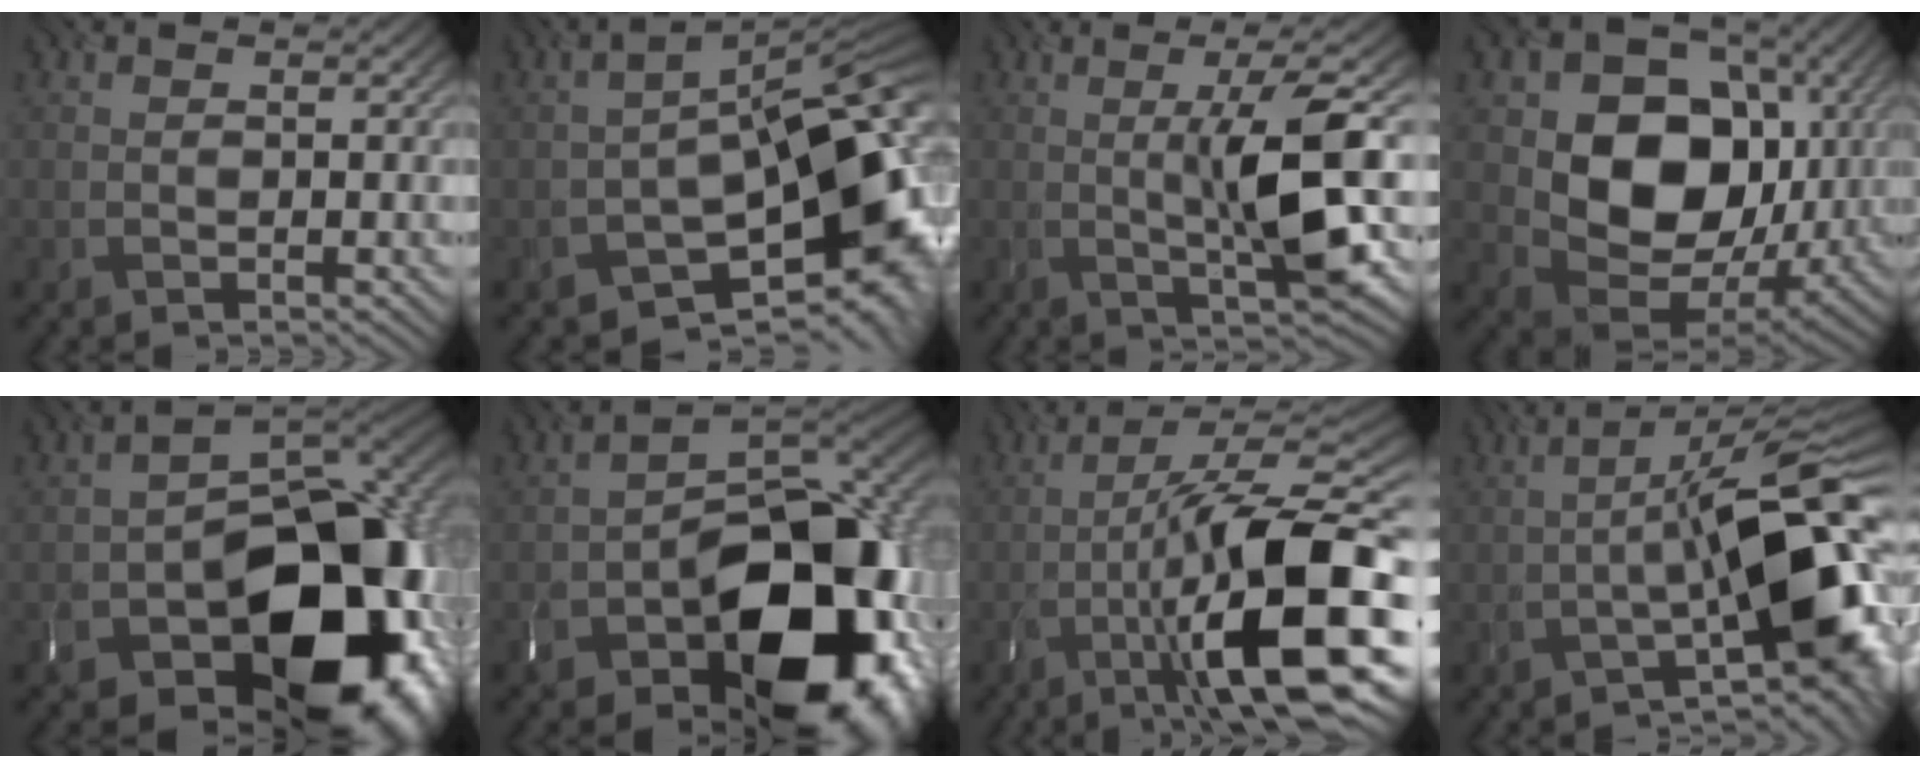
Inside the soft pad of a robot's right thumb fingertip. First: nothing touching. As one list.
[{"total": 13.6, "force": [-5.9, 6.6, 10.3], "torque": [-0.140, -0.022, -0.098]}, {"total": 10.3, "force": [-0.2, 1.6, 10.2], "torque": [-0.156, 0.019, -0.002]}, {"total": 13.8, "force": [1.6, 10.6, 8.7], "torque": [-0.145, -0.011, 0.026]}, {"total": 20.2, "force": [-8.2, 12.6, 13.5], "torque": [-0.169, -0.042, -0.112]}, {"total": 18.5, "force": [-7.5, 11.0, 12.8], "torque": [-0.160, -0.027, -0.124]}, {"total": 18.9, "force": [-5.5, 5.2, 17.4], "torque": [-0.275, 0.010, -0.089]}, {"total": 12.6, "force": [-3.6, 2.8, 11.8], "torque": [-0.180, 0.016, -0.062]}]